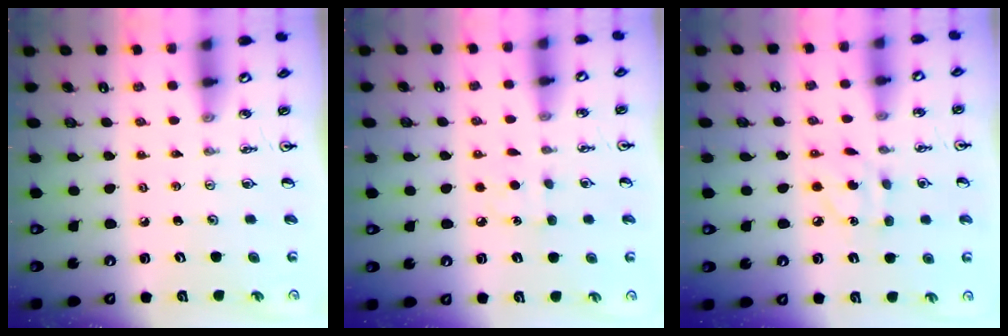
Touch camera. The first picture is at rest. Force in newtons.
{"total": 5.5, "press": 5.5, "slide": 0.6}
{"total": 4.7, "press": 4.7, "slide": 0.1}